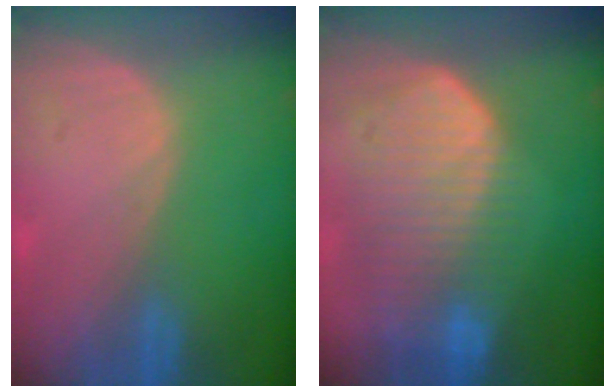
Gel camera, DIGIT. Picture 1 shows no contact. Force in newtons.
{"total": 10.5, "press": 9.1, "slide": 5.1}